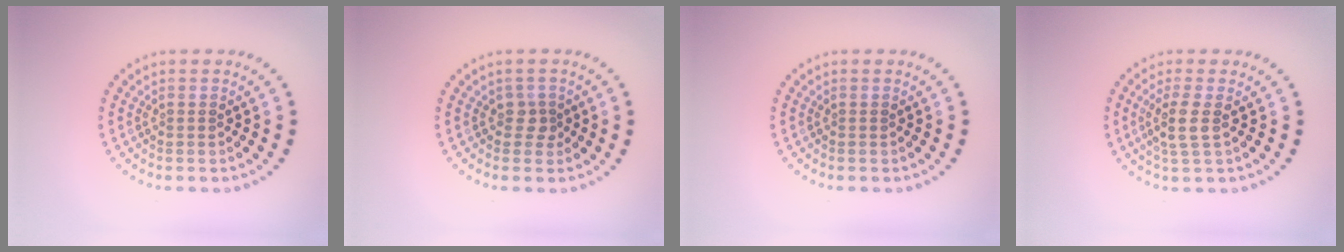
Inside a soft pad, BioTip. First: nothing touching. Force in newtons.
{"total": 1.3, "press": 1.1, "slide": 0.8}
{"total": 0.0}
{"total": 2.4, "press": 2.0, "slide": 1.3}